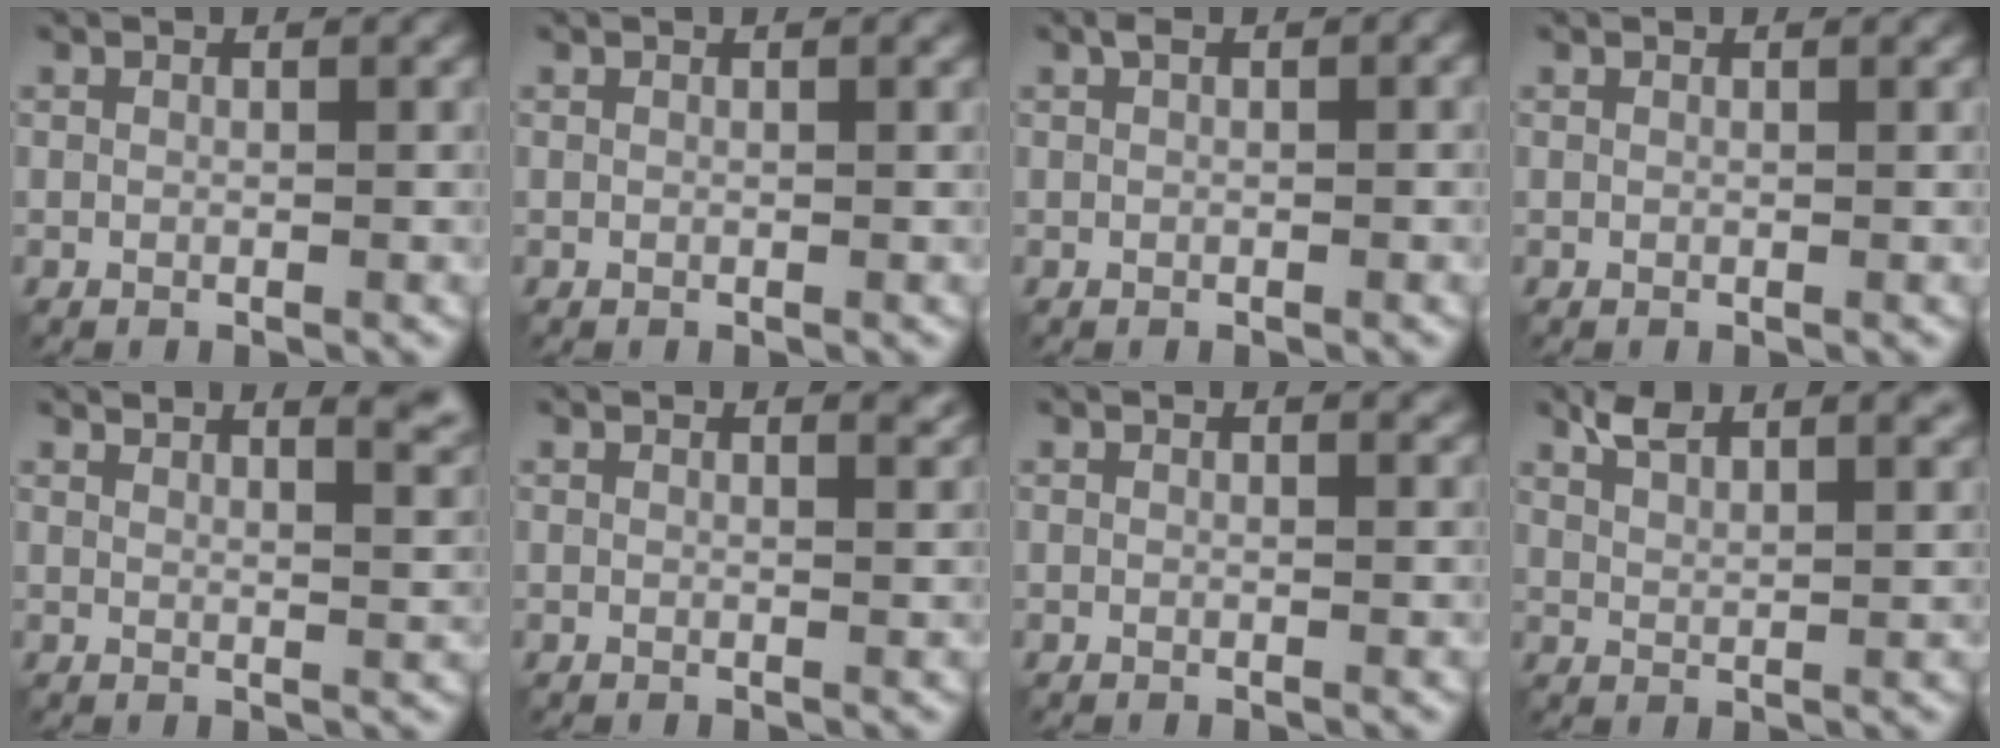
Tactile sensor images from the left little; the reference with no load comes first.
{"total": 0.6, "force": [0.3, 0.1, 0.5], "torque": [-0.006, 0.006, 0.004]}
{"total": 1.1, "force": [0.3, 0.4, 1.0], "torque": [-0.019, 0.007, 0.006]}
{"total": 0.5, "force": [0.5, 0.0, 0.1], "torque": [0.000, 0.002, 0.007]}
{"total": 4.8, "force": [3.8, 1.2, 2.6], "torque": [-0.012, 0.011, 0.044]}
{"total": 1.6, "force": [1.4, 0.4, 0.7], "torque": [-0.003, 0.000, 0.012]}
{"total": 0.9, "force": [0.8, 0.2, 0.4], "torque": [-0.003, 0.001, 0.009]}
{"total": 4.6, "force": [3.3, 1.3, 2.8], "torque": [-0.046, 0.011, 0.059]}